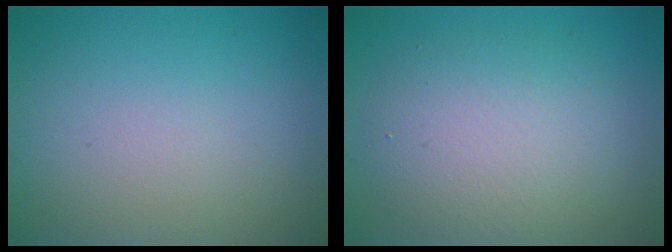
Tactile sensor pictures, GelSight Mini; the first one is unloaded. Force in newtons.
{"total": 5.4, "press": 5.3, "slide": 0.5}